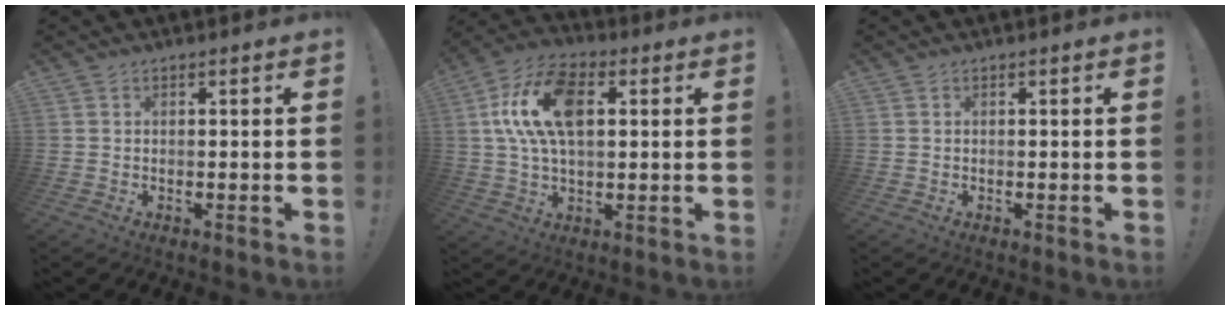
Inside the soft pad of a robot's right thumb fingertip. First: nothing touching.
{"total": 16.5, "force": [3.7, 9.5, 13.0], "torque": [-0.236, 0.011, 0.069]}
{"total": 0.0}